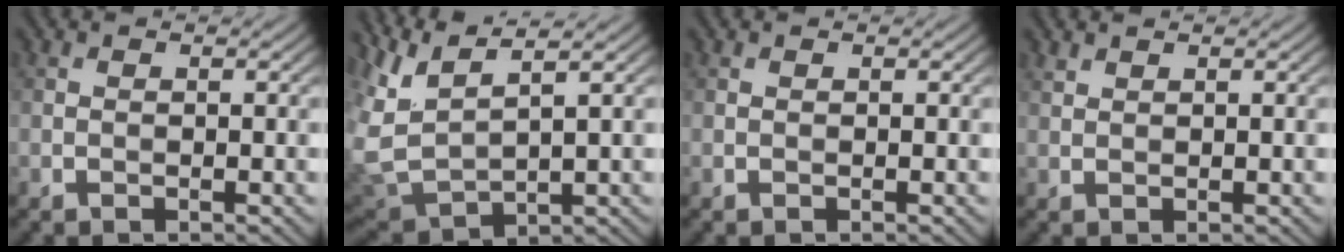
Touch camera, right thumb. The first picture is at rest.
{"total": 8.2, "force": [5.0, 2.4, 6.0], "torque": [-0.161, 0.014, 0.102]}
{"total": 0.0}
{"total": 0.8, "force": [0.7, 0.2, 0.2], "torque": [-0.011, 0.002, 0.019]}